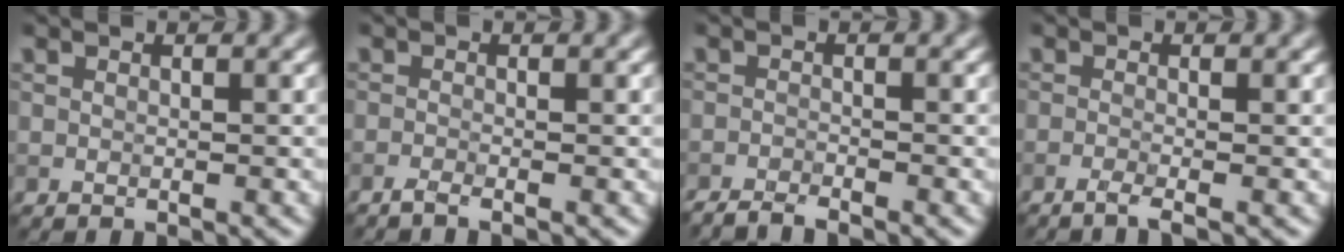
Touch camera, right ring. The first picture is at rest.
{"total": 1.1, "force": [-0.9, 0.1, 0.7], "torque": [-0.014, -0.003, -0.023]}
{"total": 2.6, "force": [-2.5, 0.1, 0.7], "torque": [-0.017, -0.003, -0.050]}
{"total": 1.5, "force": [-1.0, 0.2, 1.2], "torque": [-0.019, -0.003, -0.029]}